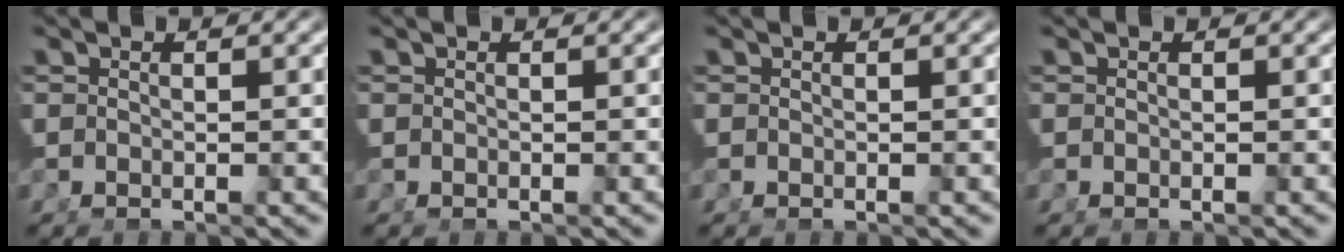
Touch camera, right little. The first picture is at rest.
{"total": 0.0}
{"total": 0.0}
{"total": 0.0}